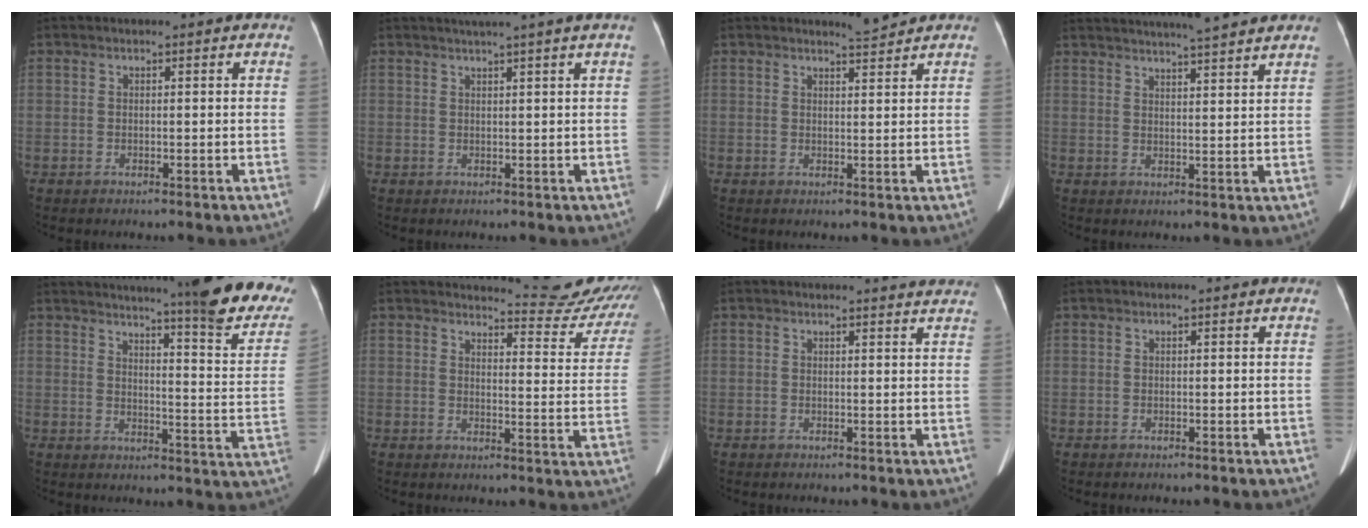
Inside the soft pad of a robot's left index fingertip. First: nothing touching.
{"total": 4.3, "force": [3.3, -1.2, 2.4], "torque": [-0.030, 0.012, 0.050]}
{"total": 1.9, "force": [1.9, -0.4, 0.0], "torque": [-0.005, -0.010, 0.033]}
{"total": 14.1, "force": [12.6, 0.3, 6.1], "torque": [-0.100, 0.018, 0.166]}
{"total": 21.7, "force": [18.0, 0.9, 12.1], "torque": [-0.152, -0.073, 0.212]}
{"total": 13.1, "force": [13.0, 1.0, 0.4], "torque": [0.017, -0.081, 0.127]}
{"total": 5.2, "force": [5.1, 0.4, 0.7], "torque": [-0.006, -0.005, 0.035]}
{"total": 0.0}